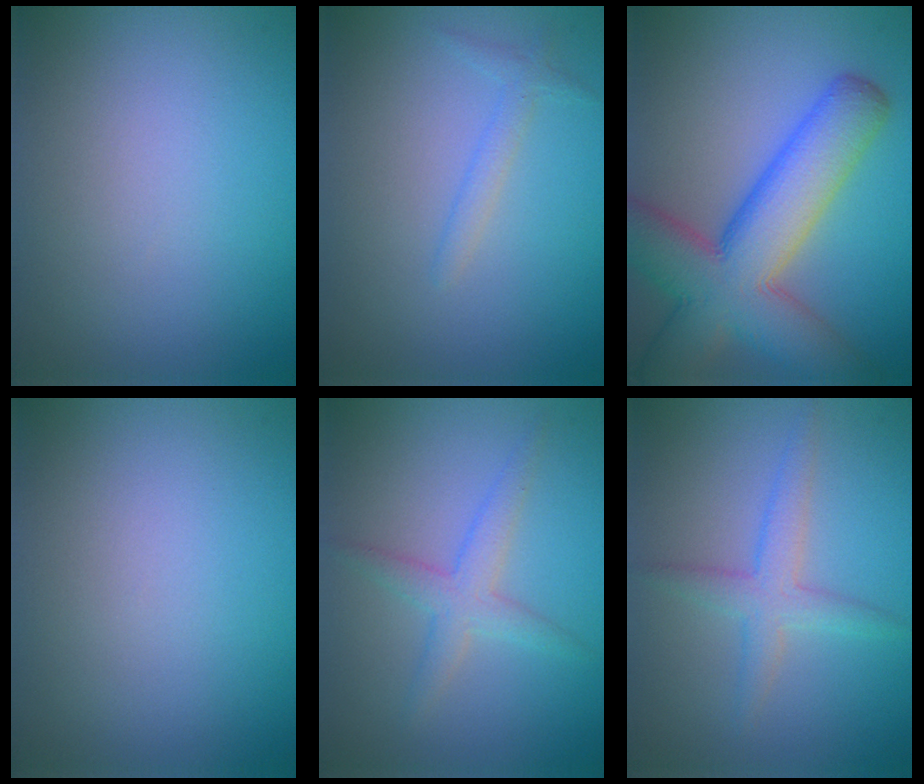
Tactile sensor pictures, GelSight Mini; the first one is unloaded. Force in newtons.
{"total": 1.3, "press": 1.3, "slide": 0.0}
{"total": 10.5, "press": 10.5, "slide": 0.4}
{"total": 0.0}
{"total": 2.5, "press": 2.5, "slide": 0.0}
{"total": 2.7, "press": 2.7, "slide": 0.1}